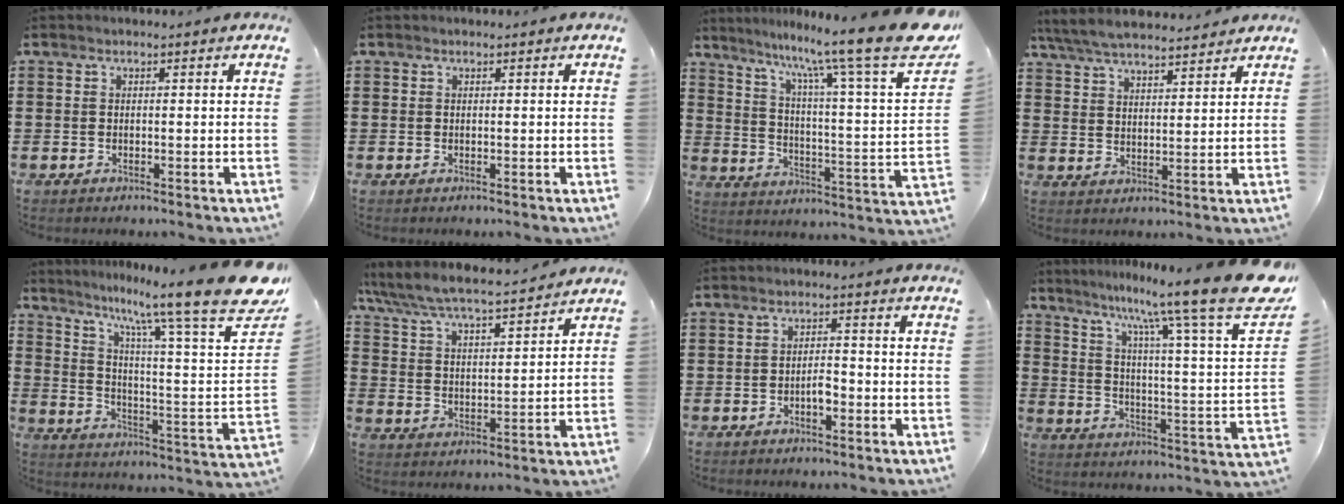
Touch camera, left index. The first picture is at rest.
{"total": 0.0}
{"total": 13.4, "force": [10.3, -0.3, 8.5], "torque": [-0.165, -0.077, 0.156]}
{"total": 5.8, "force": [5.4, 0.9, 1.8], "torque": [-0.054, -0.017, 0.098]}
{"total": 15.2, "force": [10.8, 0.3, 10.7], "torque": [-0.198, -0.076, 0.164]}
{"total": 5.9, "force": [5.6, 0.2, 1.8], "torque": [-0.060, -0.035, 0.091]}
{"total": 2.6, "force": [-0.9, 0.9, 2.3], "torque": [-0.043, 0.005, -0.018]}
{"total": 13.5, "force": [10.5, -0.7, 8.4], "torque": [-0.172, -0.075, 0.162]}